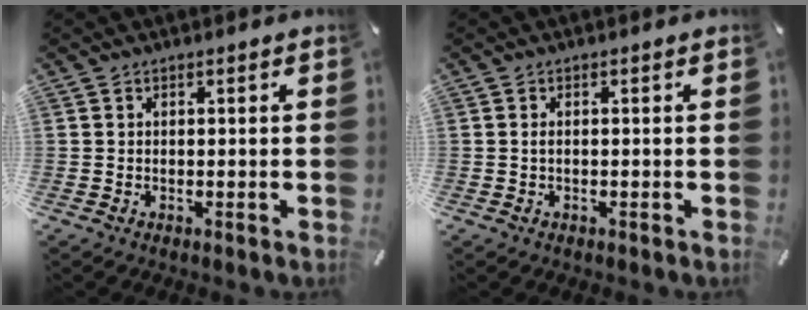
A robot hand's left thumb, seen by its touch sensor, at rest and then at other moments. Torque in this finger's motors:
{"motor_torque": [-0.03, -0.09, 0.13, 0.06, -0.01]}